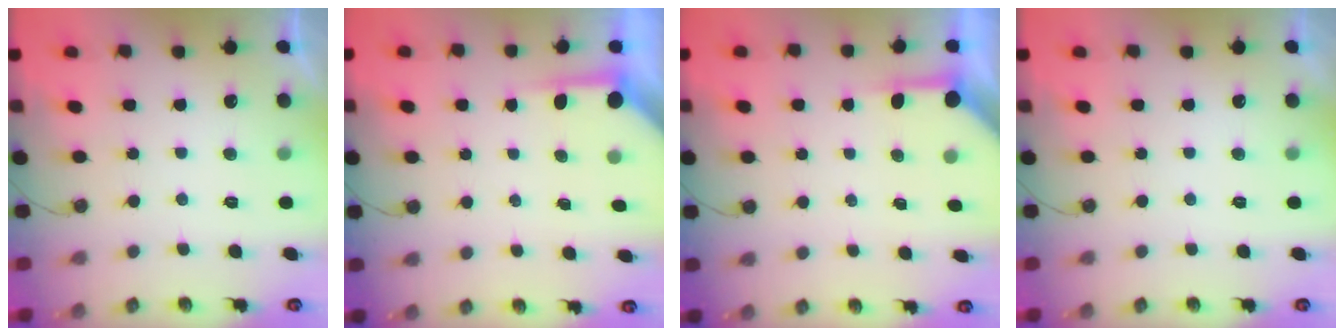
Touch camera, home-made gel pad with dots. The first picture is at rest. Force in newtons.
{"total": 3.8, "press": 3.7, "slide": 0.5}
{"total": 3.8, "press": 3.8, "slide": 0.5}
{"total": 0.0}